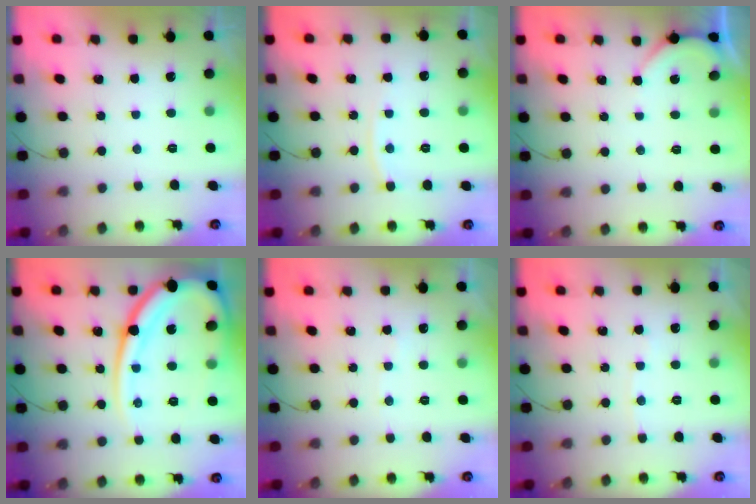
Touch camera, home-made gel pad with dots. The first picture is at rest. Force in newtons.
{"total": 5.7, "press": 5.6, "slide": 0.6}
{"total": 2.3, "press": 2.3, "slide": 0.4}
{"total": 20.0, "press": 19.9, "slide": 2.1}
{"total": 2.4, "press": 2.3, "slide": 0.3}
{"total": 2.1, "press": 2.0, "slide": 0.3}